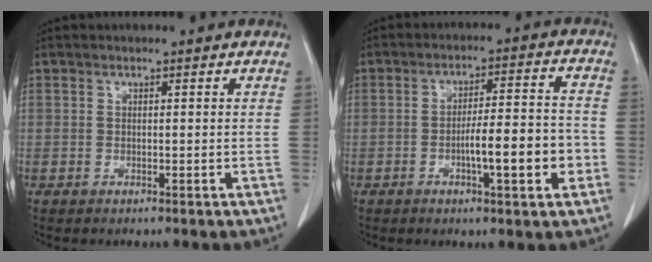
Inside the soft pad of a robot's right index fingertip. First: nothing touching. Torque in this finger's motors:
{"motor_torque": [0.62, -0.14, 0.40, 0.07]}